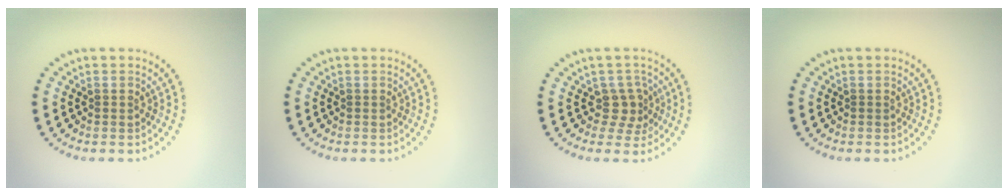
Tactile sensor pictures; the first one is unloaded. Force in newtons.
{"total": 0.0}
{"total": 2.3, "press": 1.6, "slide": 1.7}
{"total": 0.0}